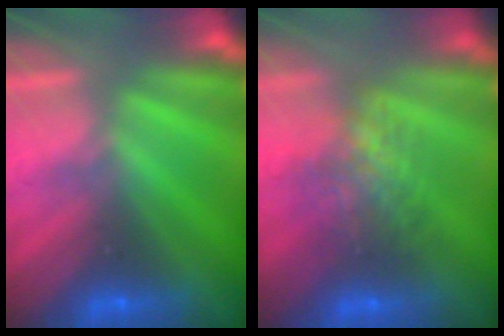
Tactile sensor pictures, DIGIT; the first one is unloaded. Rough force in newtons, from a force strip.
{"total": 7.5}